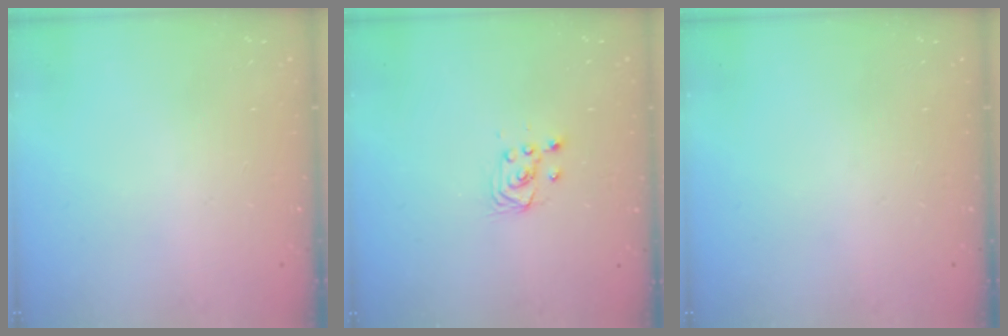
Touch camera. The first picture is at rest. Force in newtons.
{"total": 2.9, "press": 2.6, "slide": 1.3}
{"total": 0.0}